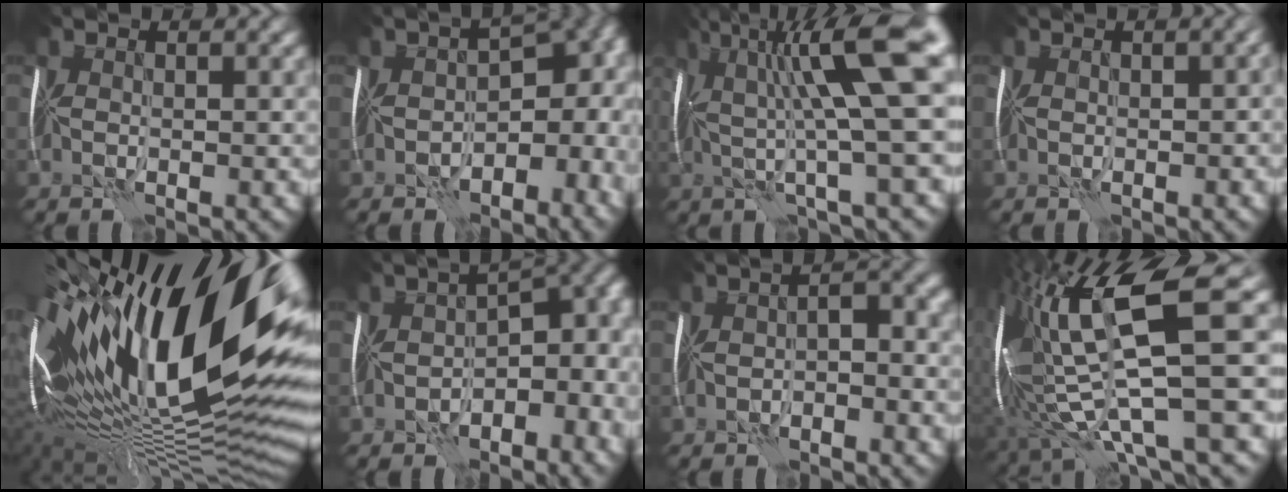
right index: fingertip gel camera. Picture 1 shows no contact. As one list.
[{"total": 12.2, "force": [-3.8, 7.4, 9.0], "torque": [-0.073, -0.014, -0.042]}, {"total": 12.1, "force": [2.5, 1.9, 11.6], "torque": [-0.185, 0.018, 0.046]}, {"total": 1.8, "force": [0.0, 1.0, 1.5], "torque": [-0.012, -0.001, 0.009]}, {"total": 21.7, "force": [6.0, 8.4, 19.2], "torque": [-0.330, 0.003, 0.101]}, {"total": 10.7, "force": [-2.4, 6.3, 8.2], "torque": [-0.078, 0.000, -0.031]}, {"total": 2.5, "force": [-0.6, 1.1, 2.1], "torque": [-0.029, 0.007, -0.012]}, {"total": 14.5, "force": [1.7, 3.0, 14.1], "torque": [-0.273, 0.002, 0.047]}]